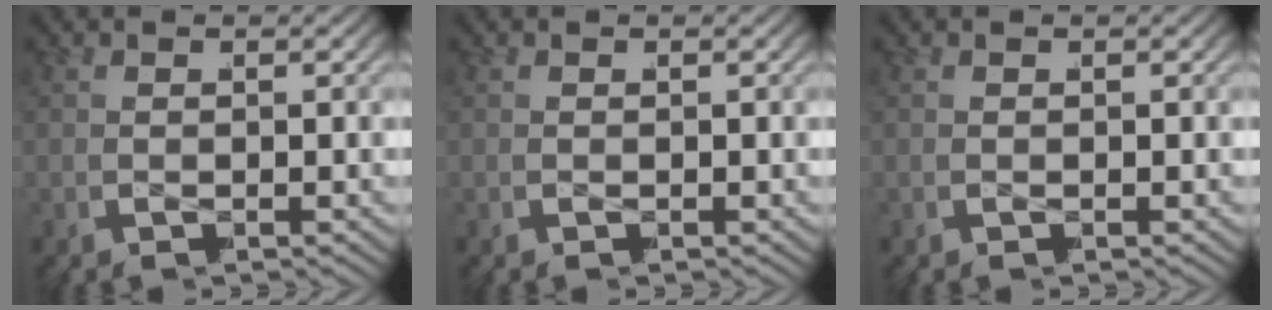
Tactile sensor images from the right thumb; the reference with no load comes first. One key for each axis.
{"total": 0.0}
{"total": 0.0}